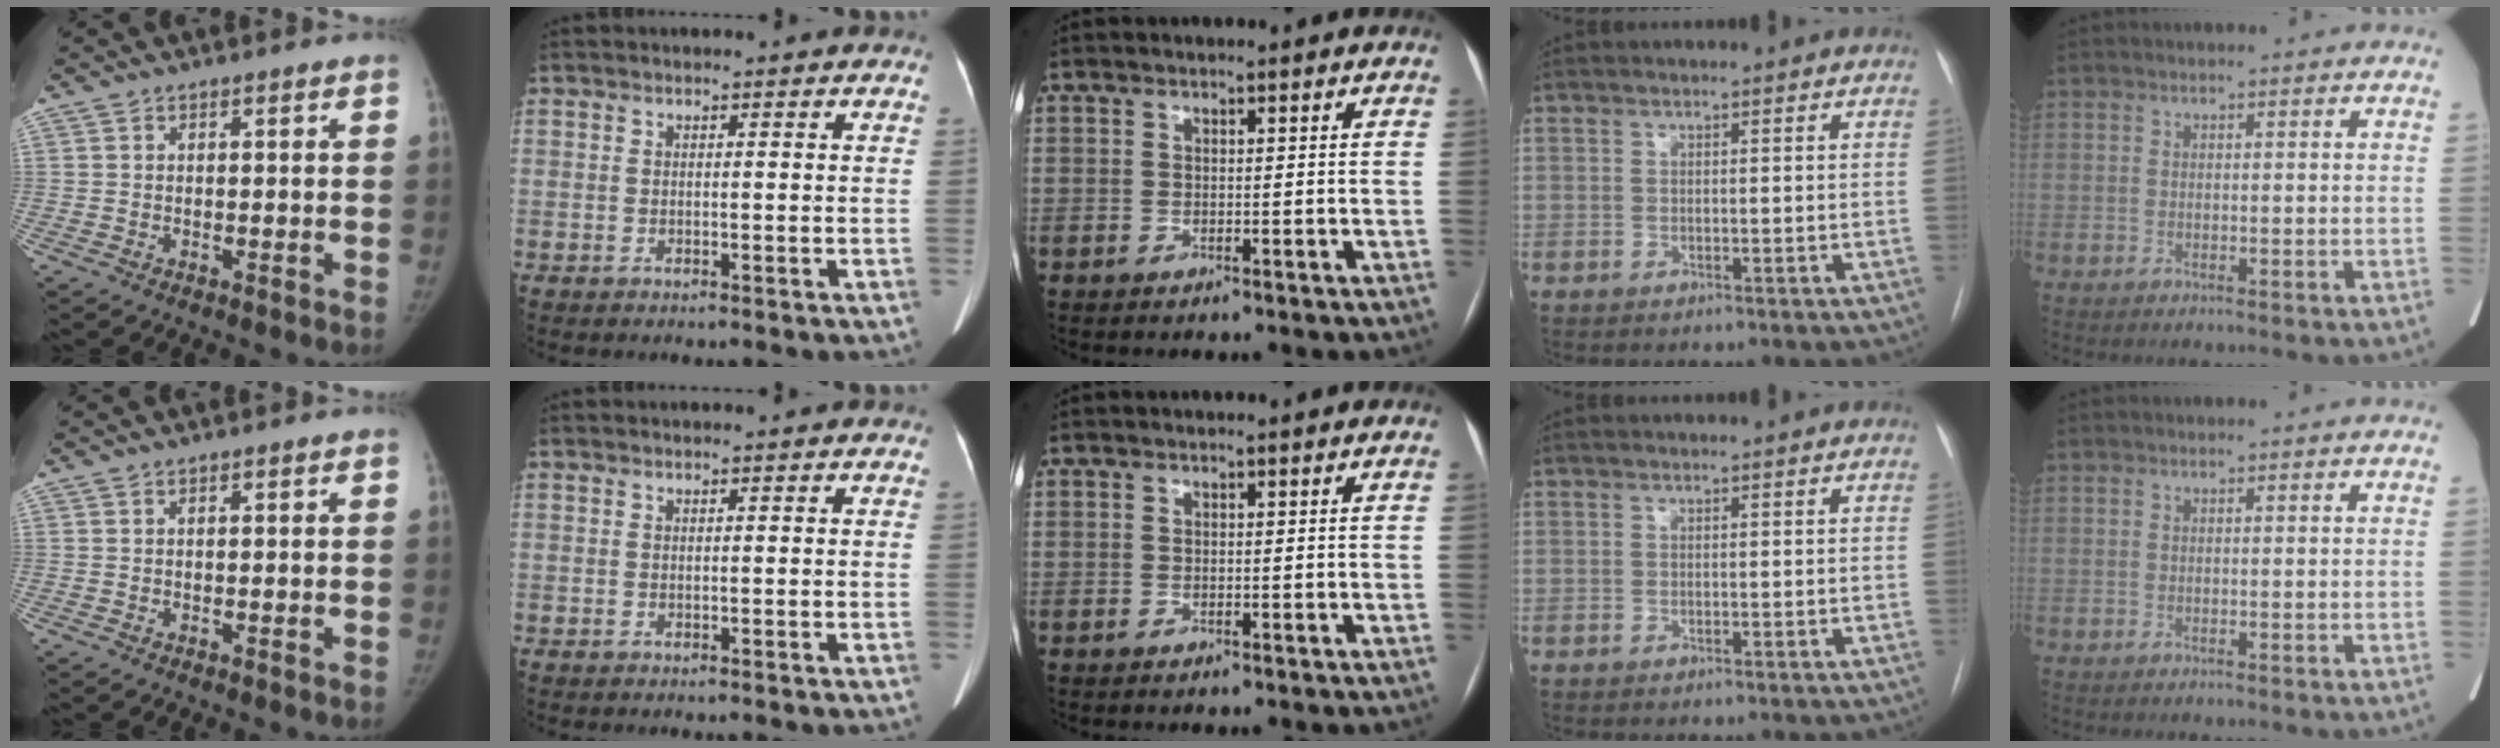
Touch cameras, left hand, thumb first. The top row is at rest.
{}